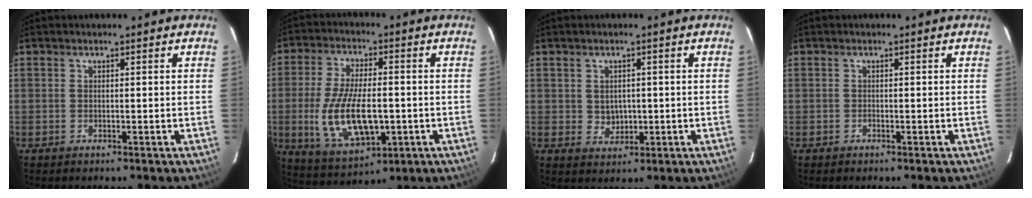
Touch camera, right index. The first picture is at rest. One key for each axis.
{"total": 15.3, "fx": -2.6, "fy": 6.8, "fz": 13.4, "tx": -0.273, "ty": -0.015, "tz": -0.034}
{"total": 3.5, "fx": 0.1, "fy": 3.1, "fz": 1.6, "tx": -0.027, "ty": 0.003, "tz": 0.009}
{"total": 0.0}